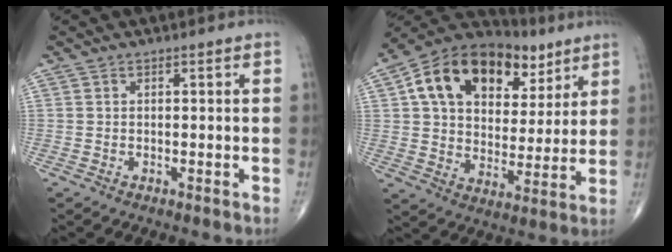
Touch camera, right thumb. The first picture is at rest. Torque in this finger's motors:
{"motor_torque": [-0.16, 3.40, 0.75, 0.11, 0.16]}